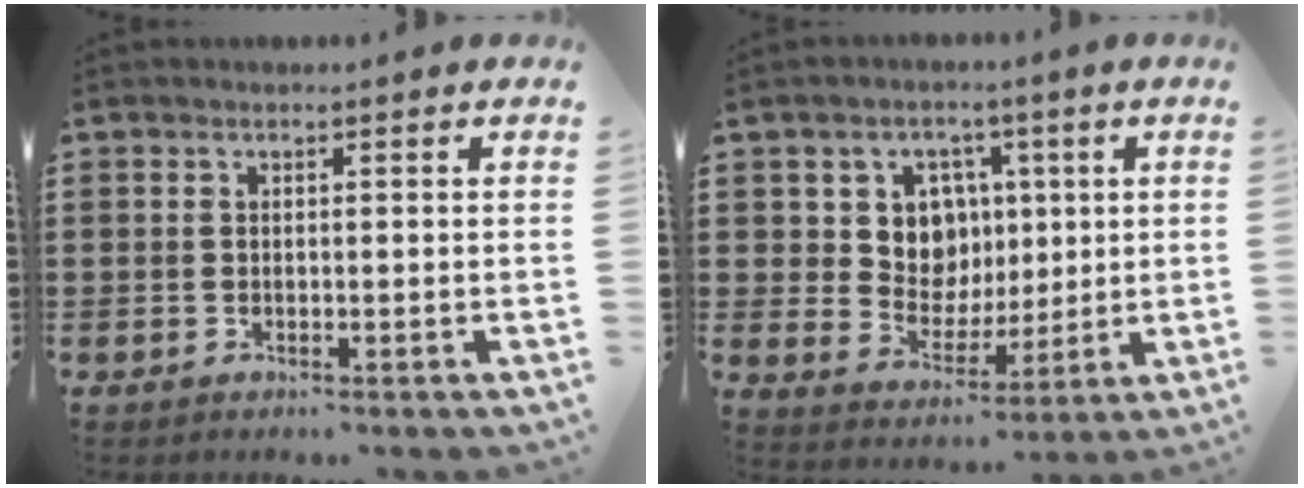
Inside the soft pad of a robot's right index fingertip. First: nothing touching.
{"total": 7.9, "force": [2.2, 6.9, 3.0], "torque": [-0.078, 0.006, 0.040]}